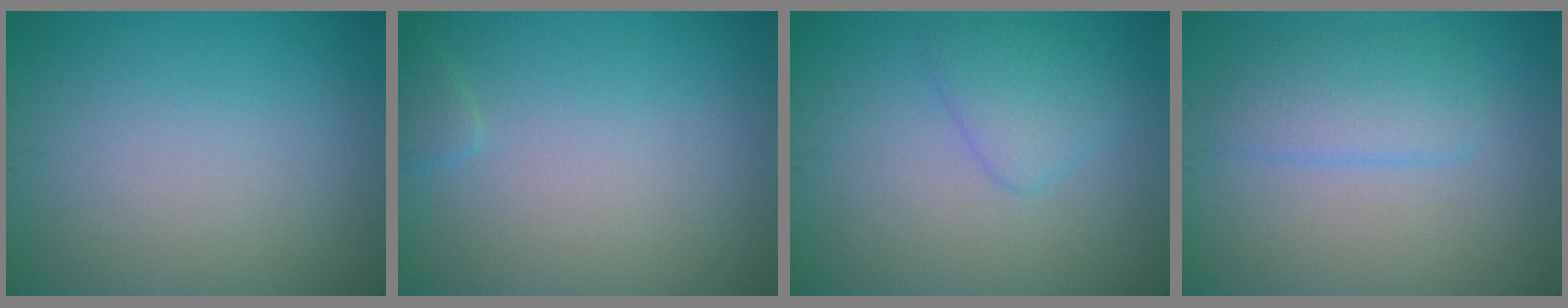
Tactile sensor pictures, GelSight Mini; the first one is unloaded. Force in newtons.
{"total": 0.9, "press": 0.9, "slide": 0.1}
{"total": 2.7, "press": 2.7, "slide": 0.0}
{"total": 3.0, "press": 3.0, "slide": 0.2}